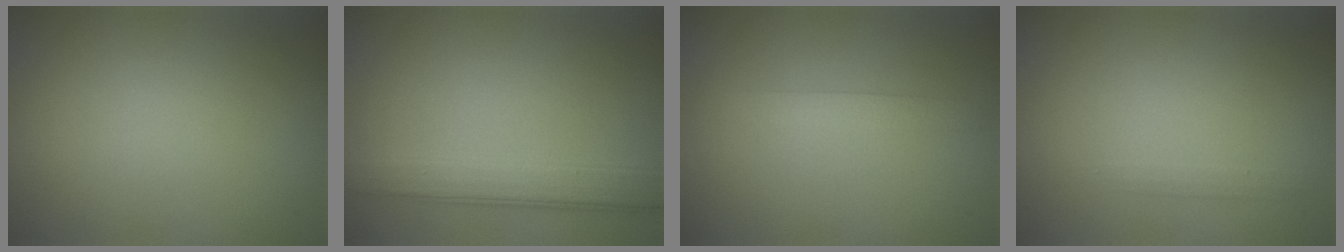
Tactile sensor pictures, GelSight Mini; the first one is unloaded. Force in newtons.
{"total": 4.3, "press": 4.3, "slide": 0.2}
{"total": 1.5, "press": 1.4, "slide": 0.1}
{"total": 0.7, "press": 0.7, "slide": 0.1}